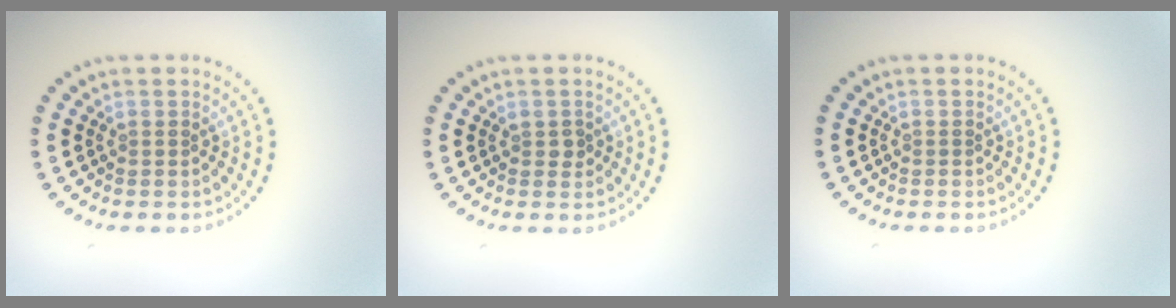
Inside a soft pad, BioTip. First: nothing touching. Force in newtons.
{"total": 0.9, "press": 0.9, "slide": 0.2}
{"total": 0.0}